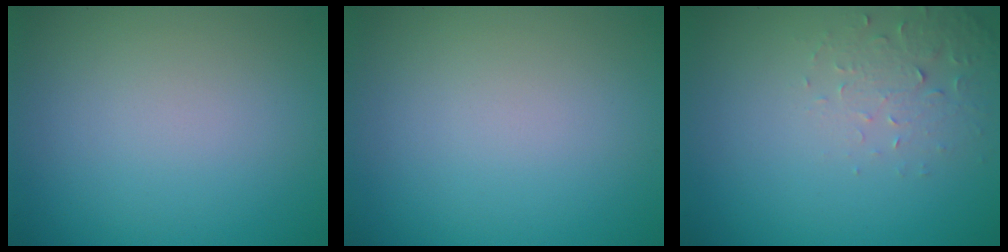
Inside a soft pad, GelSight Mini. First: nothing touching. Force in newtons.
{"total": 0.0}
{"total": 2.2, "press": 2.2, "slide": 0.4}